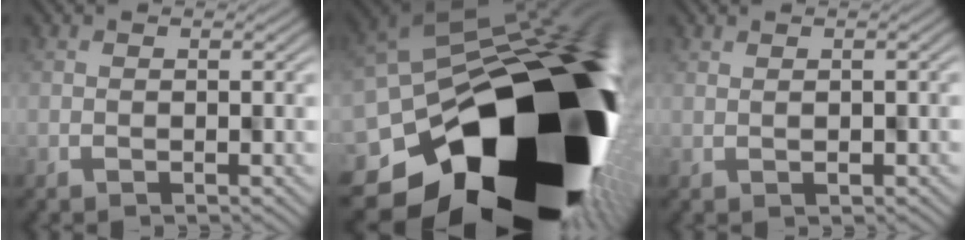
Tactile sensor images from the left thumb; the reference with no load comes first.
{"total": 22.1, "force": [-7.8, 14.1, 15.1], "torque": [-0.240, -0.069, -0.096]}
{"total": 0.9, "force": [0.5, 0.5, 0.7], "torque": [-0.009, -0.001, 0.013]}